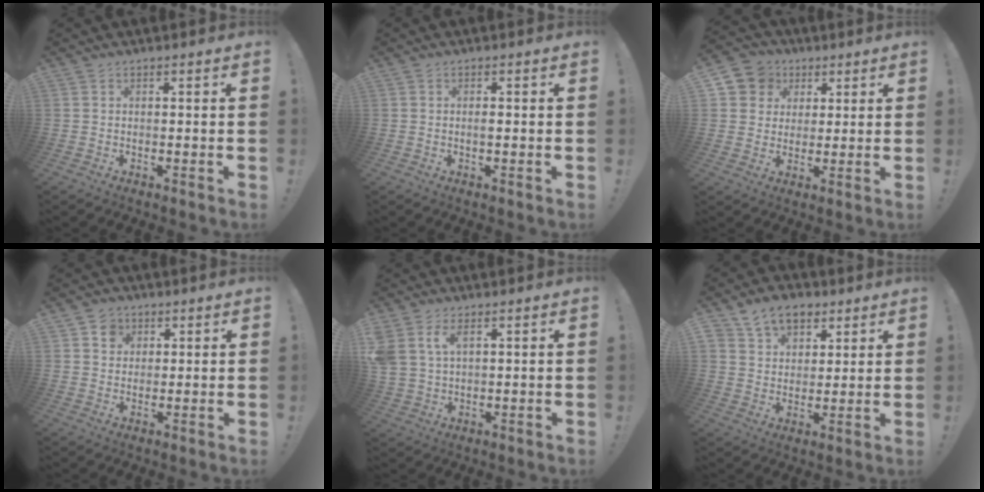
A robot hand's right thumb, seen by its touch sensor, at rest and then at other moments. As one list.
[{"total": 1.1, "force": [-0.4, 0.3, 1.0], "torque": [-0.012, 0.000, -0.009]}, {"total": 8.6, "force": [2.8, 7.8, 1.9], "torque": [-0.027, -0.013, 0.059]}, {"total": 4.8, "force": [2.1, 4.1, 1.2], "torque": [-0.008, -0.010, 0.036]}, {"total": 6.4, "force": [3.1, 3.8, 4.1], "torque": [-0.093, -0.010, 0.058]}, {"total": 10.6, "force": [6.3, 7.4, 4.2], "torque": [-0.059, -0.032, 0.123]}]